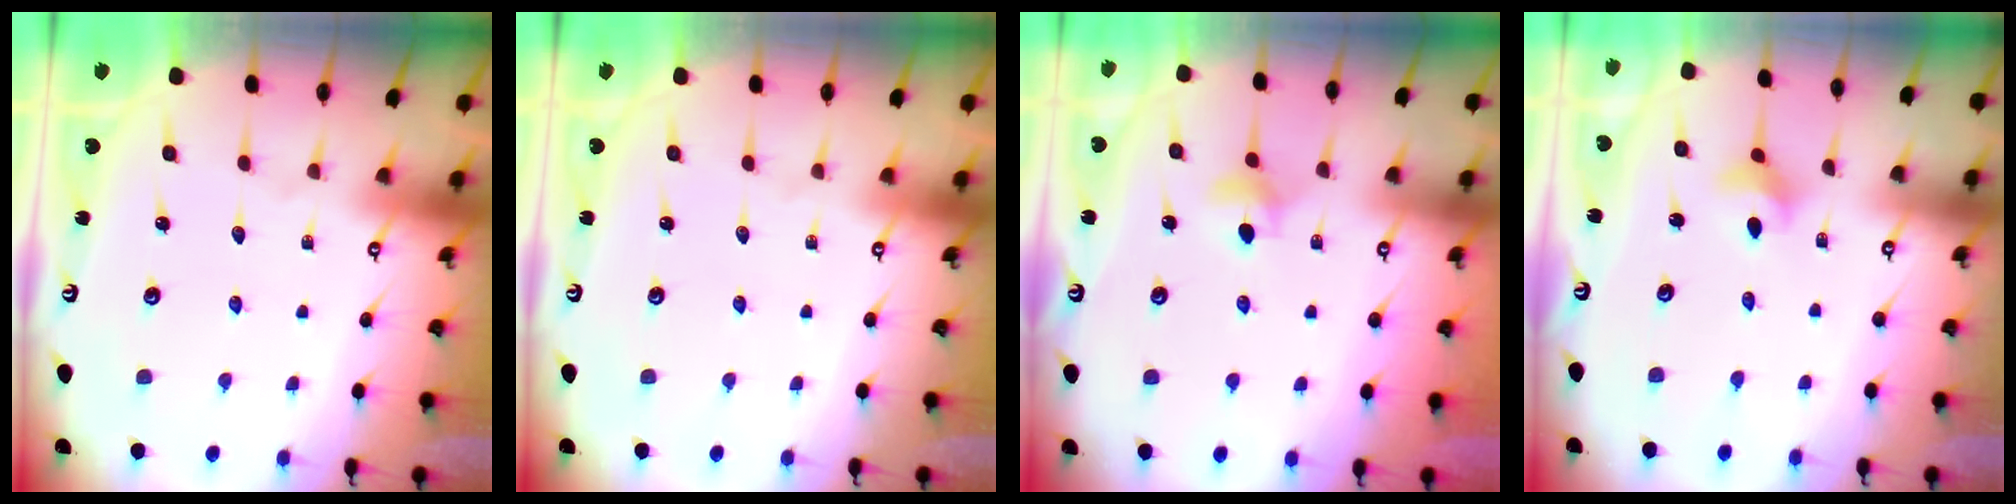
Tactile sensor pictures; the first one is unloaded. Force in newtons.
{"total": 0.0}
{"total": 4.7, "press": 4.7, "slide": 0.7}
{"total": 4.1, "press": 4.1, "slide": 0.8}